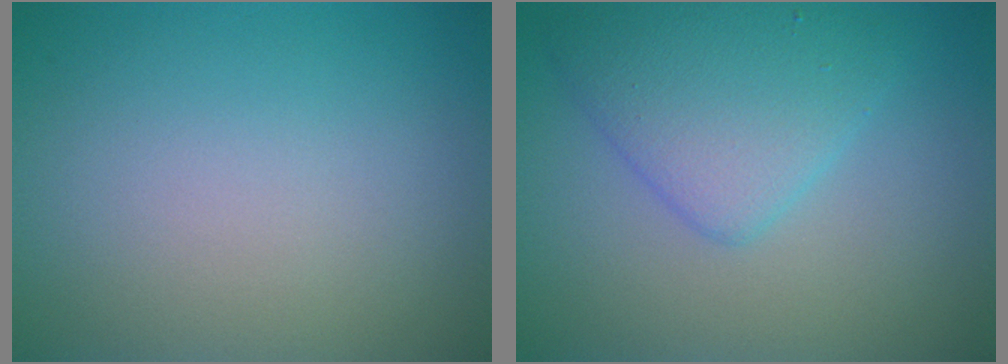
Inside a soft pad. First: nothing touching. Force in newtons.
{"total": 4.4, "press": 4.4, "slide": 0.0}